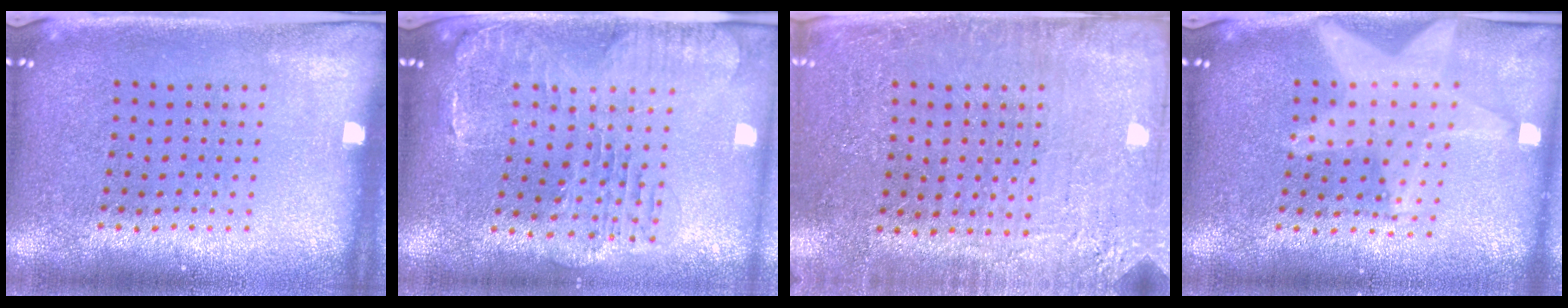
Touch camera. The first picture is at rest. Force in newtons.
{"total": 1.5, "press": 1.4, "slide": 0.4}
{"total": 2.8, "press": 2.8, "slide": 0.3}
{"total": 2.1, "press": 1.7, "slide": 1.2}